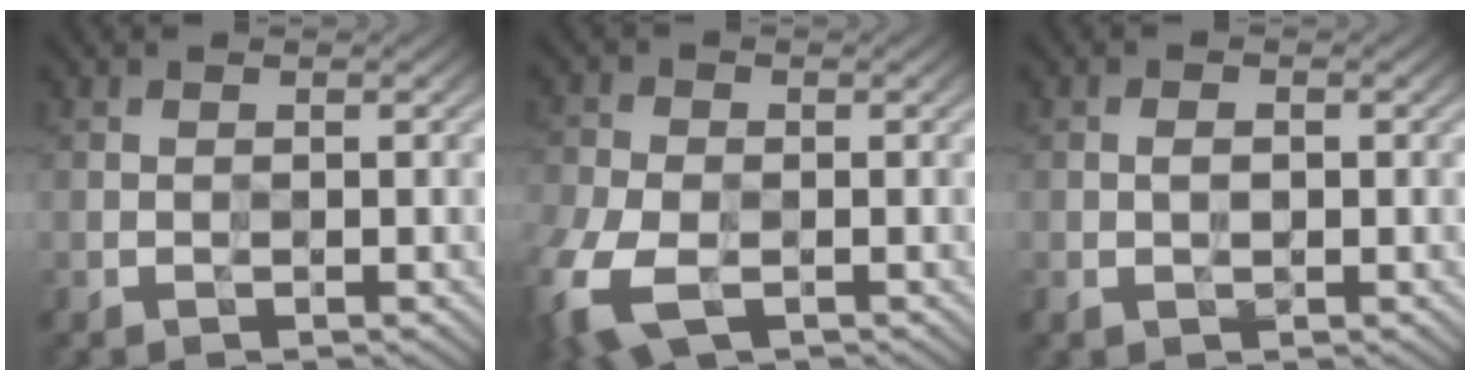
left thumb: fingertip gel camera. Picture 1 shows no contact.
{"total": 10.0, "force": [-4.5, 5.8, 6.8], "torque": [-0.193, -0.039, -0.081]}
{"total": 1.6, "force": [-0.1, 0.9, 1.3], "torque": [-0.024, 0.001, -0.003]}